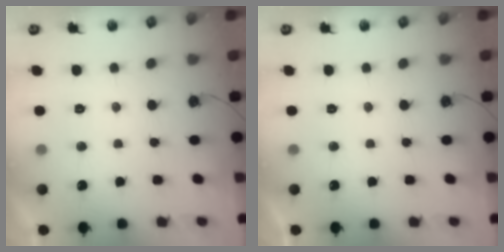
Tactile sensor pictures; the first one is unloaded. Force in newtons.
{"total": 0.0}